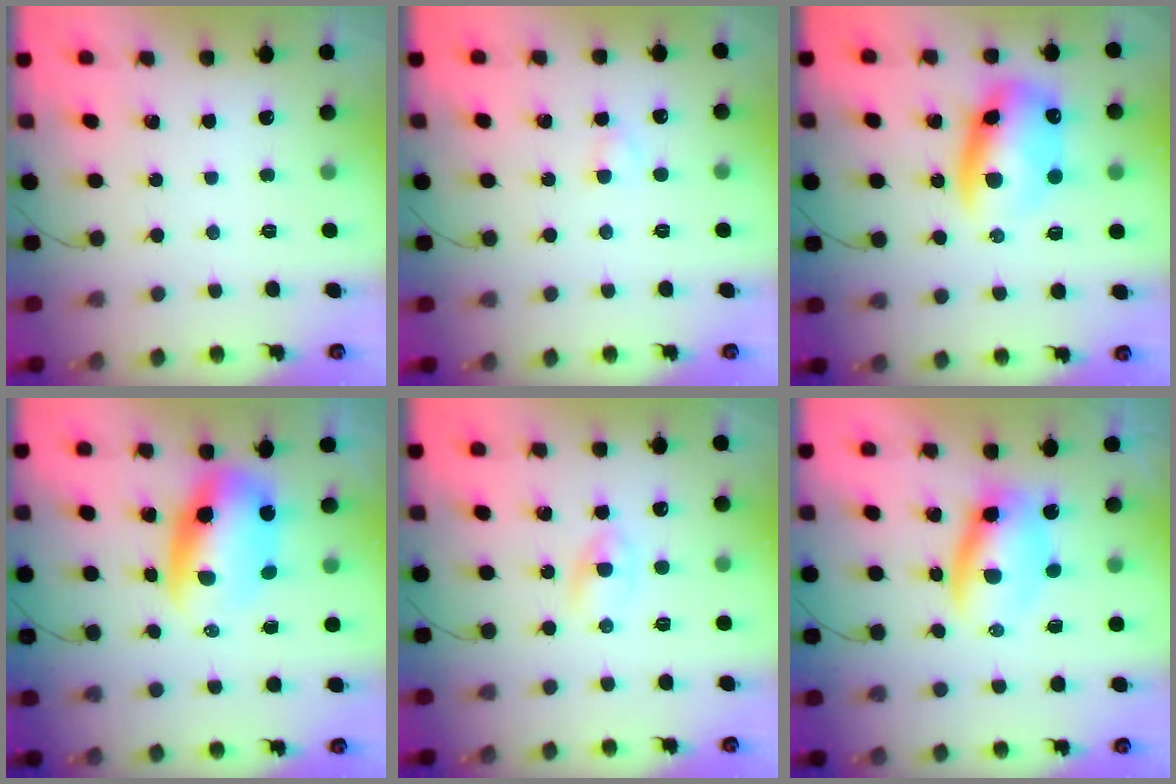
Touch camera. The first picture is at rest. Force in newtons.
{"total": 2.2, "press": 2.0, "slide": 0.9}
{"total": 12.1, "press": 11.7, "slide": 3.0}
{"total": 8.8, "press": 8.6, "slide": 1.8}
{"total": 1.9, "press": 1.7, "slide": 0.8}
{"total": 7.3, "press": 7.1, "slide": 1.6}